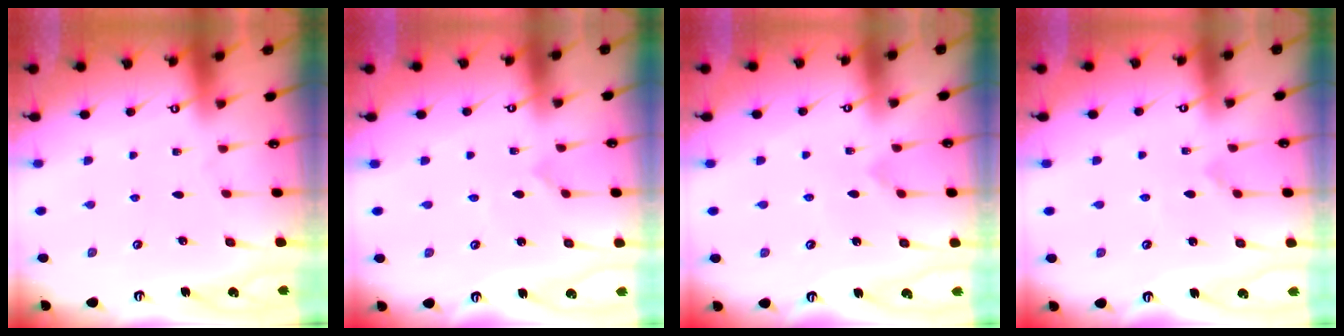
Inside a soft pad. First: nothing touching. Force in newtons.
{"total": 0.0}
{"total": 2.5, "press": 2.5, "slide": 0.3}
{"total": 1.6, "press": 1.6, "slide": 0.0}